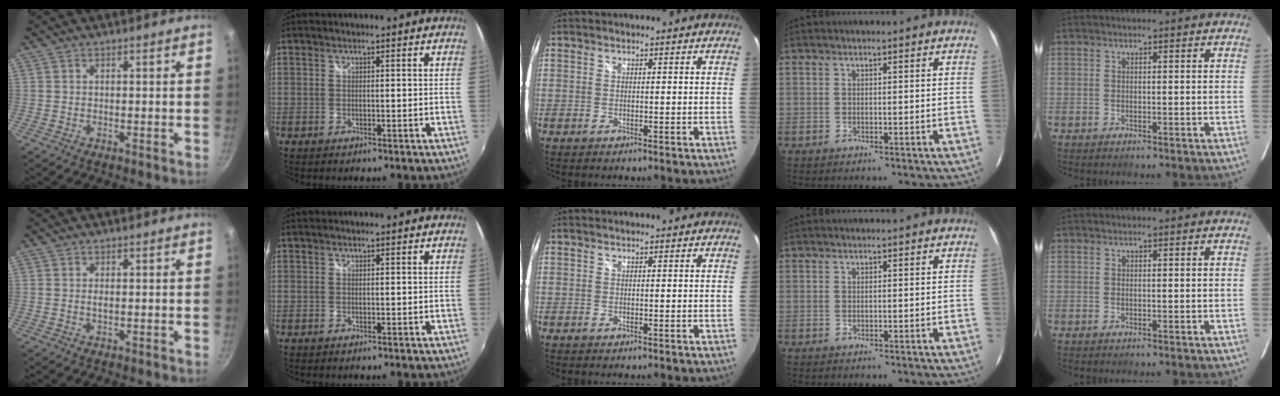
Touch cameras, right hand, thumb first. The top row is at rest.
{"thumb": {"total": 0.9, "force": [-0.1, 0.3, 0.9], "torque": [-0.019, 0.000, -0.002]}}